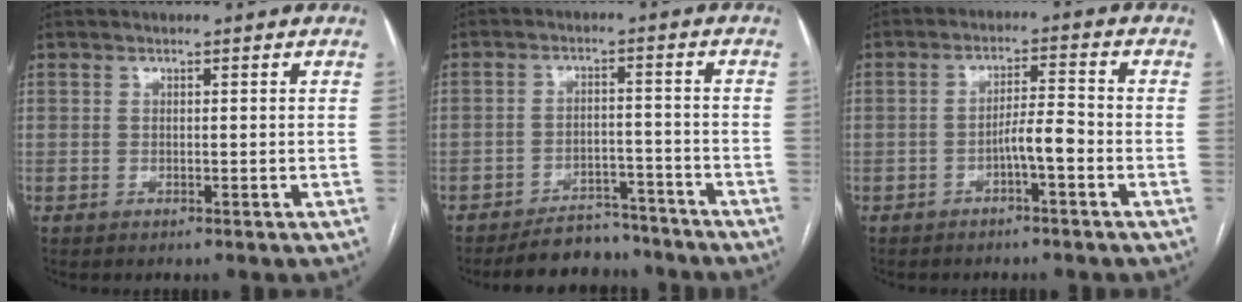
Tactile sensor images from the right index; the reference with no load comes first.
{"total": 8.0, "force": [-7.4, 3.0, 1.1], "torque": [-0.007, 0.014, -0.111]}
{"total": 4.2, "force": [-1.9, 0.4, 3.7], "torque": [-0.061, 0.009, -0.032]}